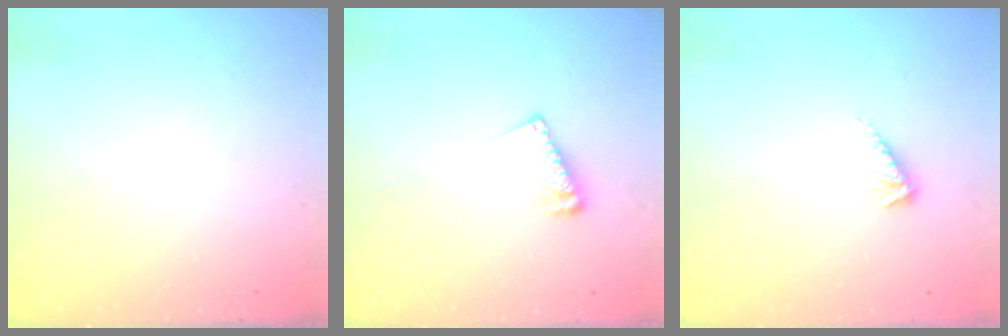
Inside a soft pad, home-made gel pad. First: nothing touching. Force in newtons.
{"total": 6.8, "press": 6.8, "slide": 0.1}
{"total": 3.0, "press": 3.0, "slide": 0.6}